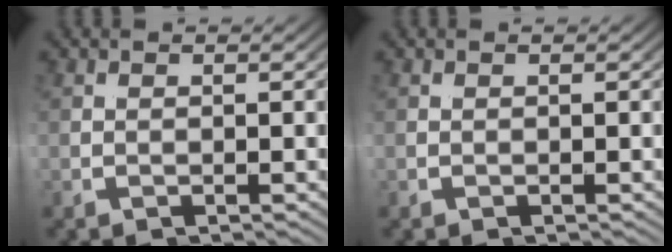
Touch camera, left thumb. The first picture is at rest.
{"total": 0.0}